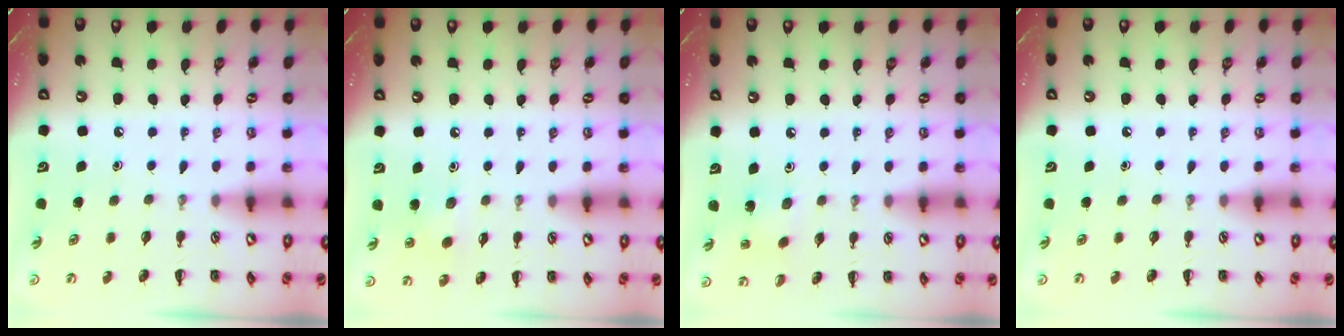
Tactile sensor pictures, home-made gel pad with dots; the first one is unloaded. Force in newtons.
{"total": 3.7, "press": 3.5, "slide": 1.2}
{"total": 1.9, "press": 1.7, "slide": 0.7}
{"total": 0.0}